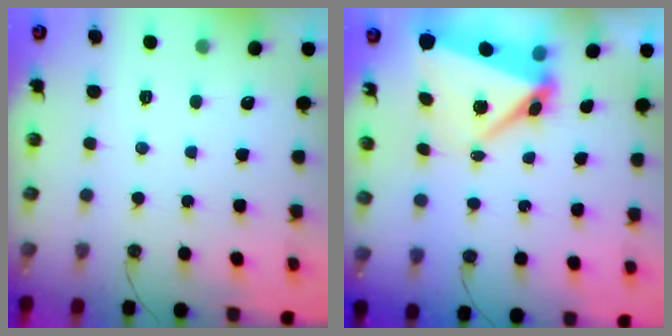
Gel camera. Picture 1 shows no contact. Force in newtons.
{"total": 6.8, "press": 6.6, "slide": 1.7}